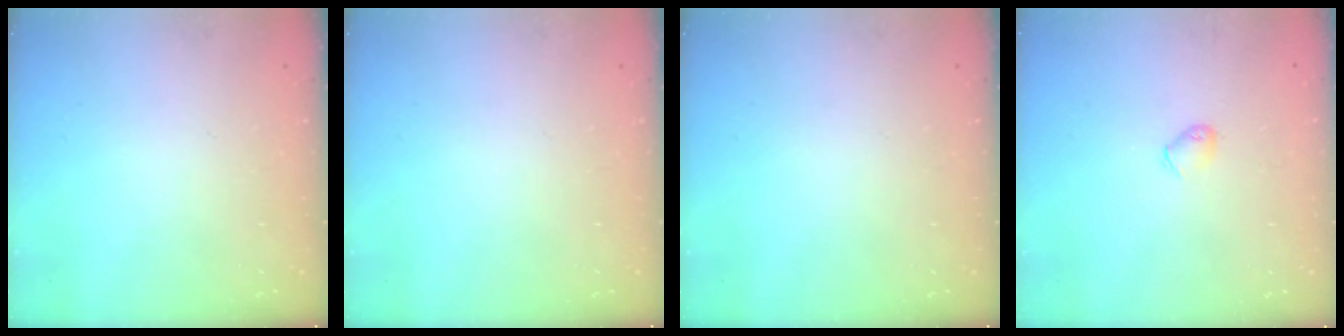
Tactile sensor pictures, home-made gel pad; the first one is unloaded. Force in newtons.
{"total": 0.0}
{"total": 0.0}
{"total": 3.1, "press": 3.1, "slide": 0.6}